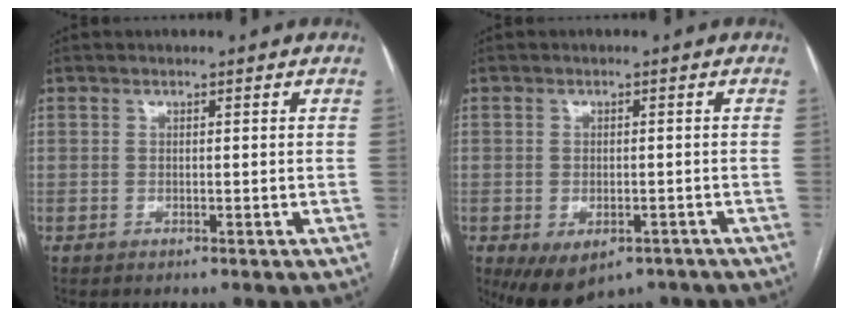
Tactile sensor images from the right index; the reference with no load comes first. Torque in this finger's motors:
{"motor_torque": [1.23, -0.90, 0.23, 0.03]}